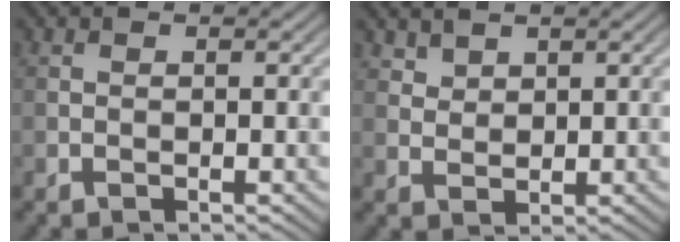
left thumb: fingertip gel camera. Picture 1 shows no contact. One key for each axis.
{"total": 2.5, "fx": 2.0, "fy": 1.3, "fz": 0.7, "tx": -0.020, "ty": -0.010, "tz": 0.056}